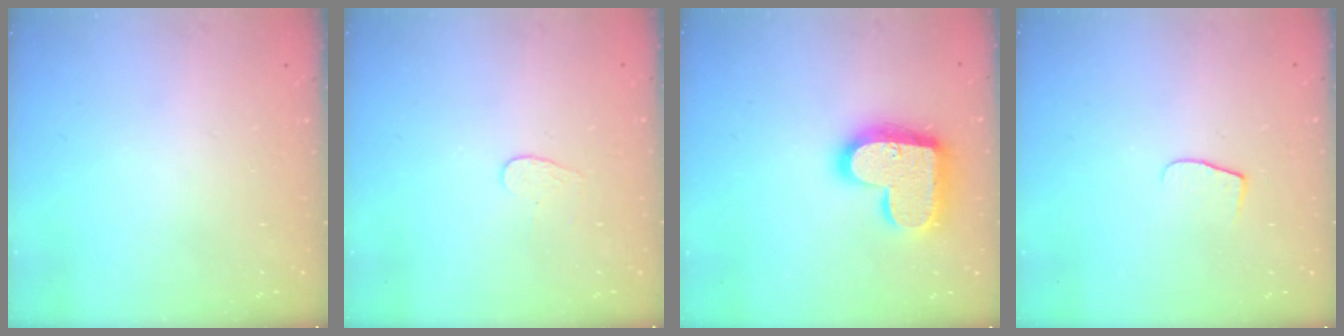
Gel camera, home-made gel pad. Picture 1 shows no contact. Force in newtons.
{"total": 3.8, "press": 3.8, "slide": 0.3}
{"total": 18.9, "press": 18.9, "slide": 1.1}
{"total": 6.6, "press": 6.6, "slide": 0.5}